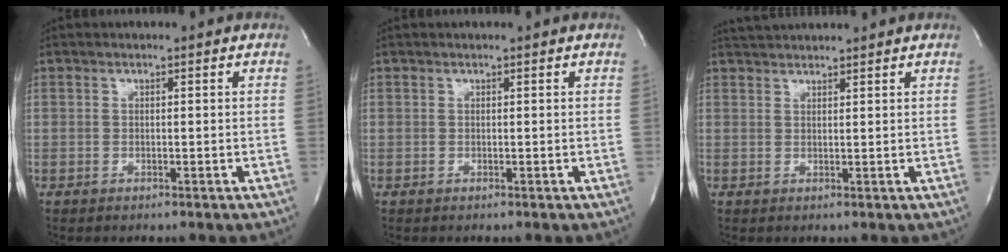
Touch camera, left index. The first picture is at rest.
{"total": 0.0}
{"total": 4.0, "force": [3.9, 0.0, 0.8], "torque": [-0.017, 0.028, 0.065]}